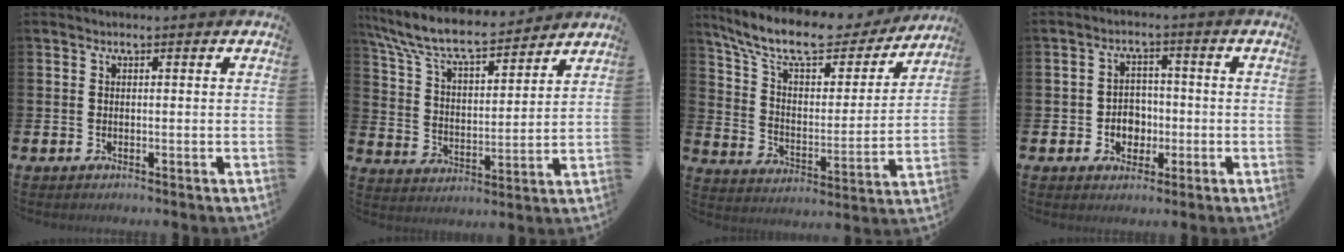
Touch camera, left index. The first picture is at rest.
{"total": 9.4, "force": [8.6, 1.8, 3.4], "torque": [-0.108, -0.054, 0.150]}
{"total": 11.7, "force": [10.1, 3.2, 5.0], "torque": [-0.126, -0.060, 0.172]}
{"total": 3.6, "force": [-0.8, 3.2, 1.2], "torque": [-0.026, 0.002, -0.024]}